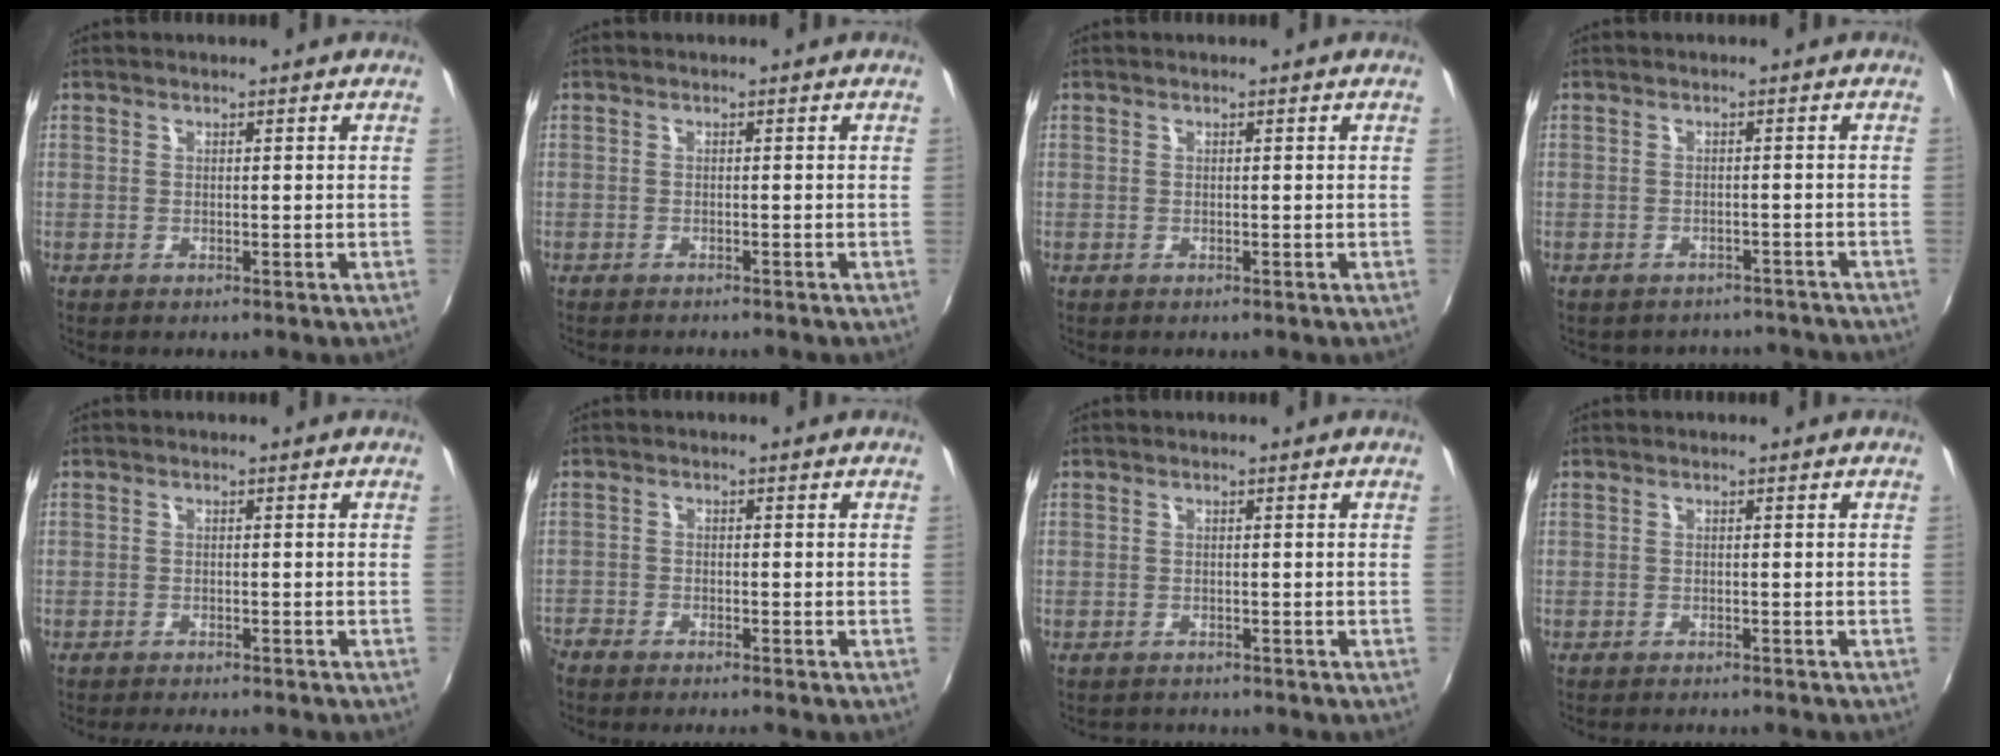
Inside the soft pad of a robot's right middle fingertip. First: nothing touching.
{"total": 2.4, "force": [-2.2, 0.2, 0.8], "torque": [-0.022, -0.013, -0.036]}
{"total": 0.0}
{"total": 8.8, "force": [-7.8, 3.5, 1.9], "torque": [-0.043, 0.004, -0.089]}
{"total": 4.9, "force": [-4.4, 0.8, 1.9], "torque": [-0.050, -0.009, -0.065]}
{"total": 5.1, "force": [-4.8, 0.9, 1.6], "torque": [-0.058, -0.020, -0.090]}
{"total": 2.1, "force": [-2.0, 0.7, 0.1], "torque": [-0.009, -0.005, -0.031]}
{"total": 4.4, "force": [-4.1, 0.4, 1.5], "torque": [-0.038, -0.012, -0.061]}